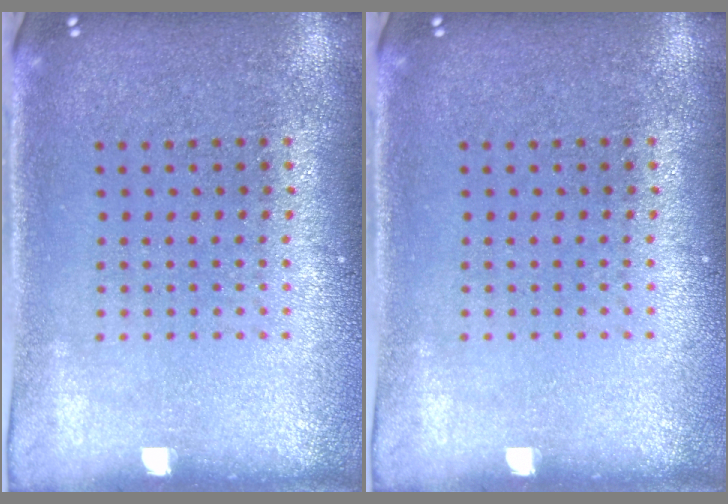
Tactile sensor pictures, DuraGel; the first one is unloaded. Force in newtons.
{"total": 0.0}